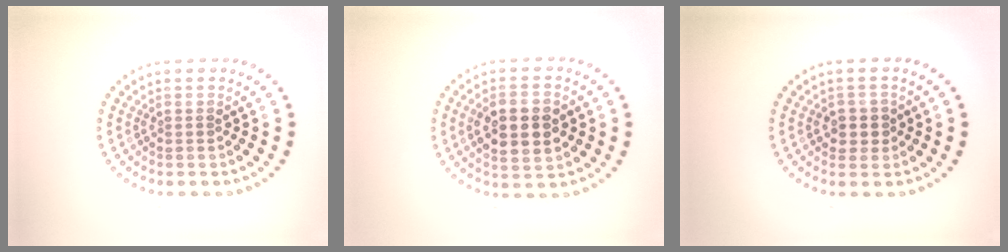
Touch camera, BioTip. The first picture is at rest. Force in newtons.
{"total": 5.5, "press": 5.4, "slide": 0.4}
{"total": 2.1, "press": 1.9, "slide": 0.9}